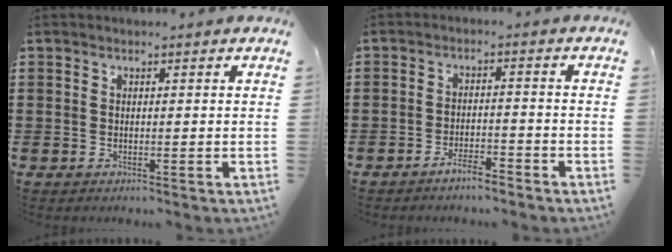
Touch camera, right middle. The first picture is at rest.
{"total": 2.9, "force": [-2.7, 0.4, 1.1], "torque": [-0.021, 0.006, -0.052]}